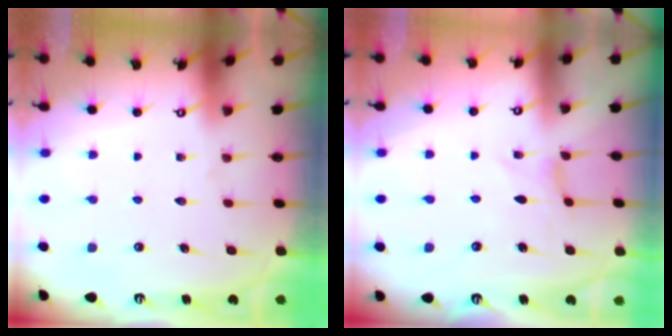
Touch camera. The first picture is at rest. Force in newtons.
{"total": 0.0}